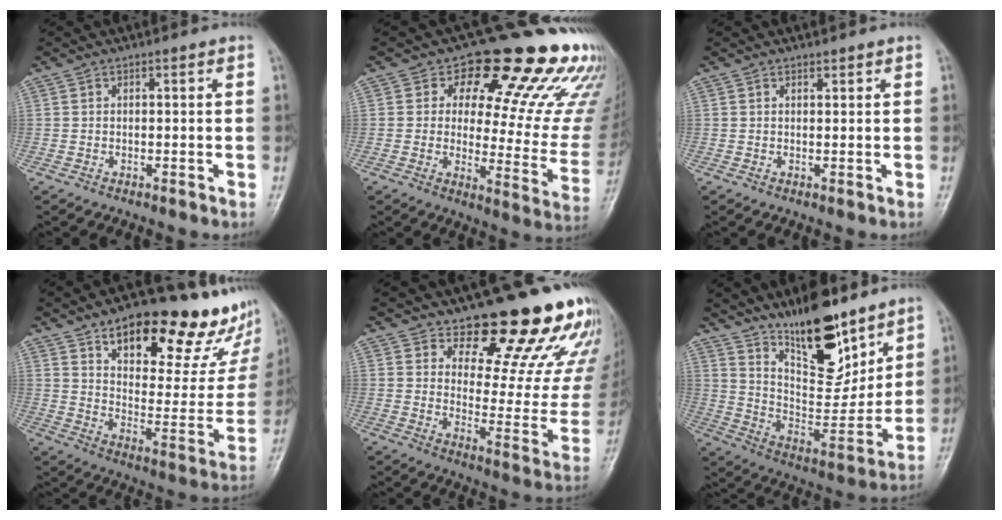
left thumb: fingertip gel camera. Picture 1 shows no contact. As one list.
[{"total": 22.7, "force": [15.2, 9.6, 13.9], "torque": [-0.121, -0.081, 0.180]}, {"total": 0.7, "force": [0.6, 0.3, 0.1], "torque": [-0.004, -0.006, 0.010]}, {"total": 27.0, "force": [17.1, 11.1, 17.7], "torque": [-0.192, -0.067, 0.245]}, {"total": 20.6, "force": [16.4, 7.6, 9.8], "torque": [-0.070, -0.124, 0.206]}, {"total": 18.2, "force": [13.0, 6.7, 10.8], "torque": [-0.121, -0.091, 0.228]}]